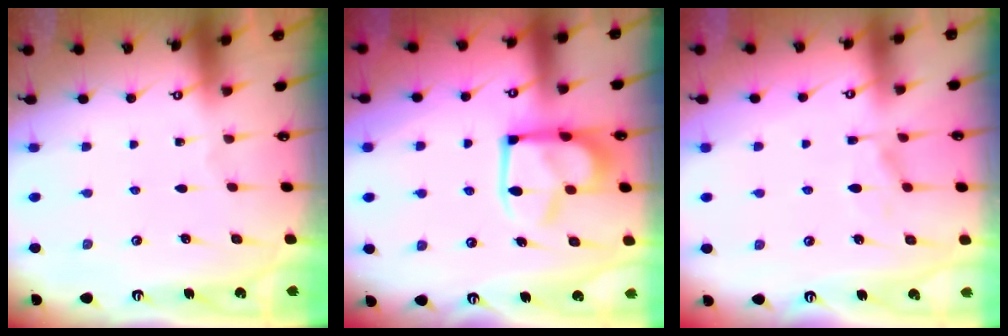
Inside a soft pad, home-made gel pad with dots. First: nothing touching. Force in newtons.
{"total": 11.7, "press": 11.6, "slide": 1.6}
{"total": 1.4, "press": 0.3, "slide": 1.4}